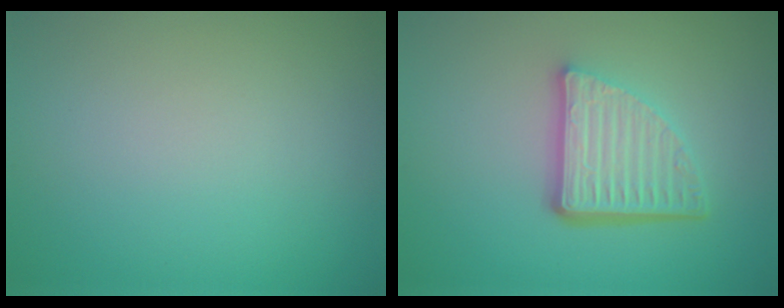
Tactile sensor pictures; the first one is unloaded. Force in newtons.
{"total": 5.4, "press": 3.7, "slide": 3.9}